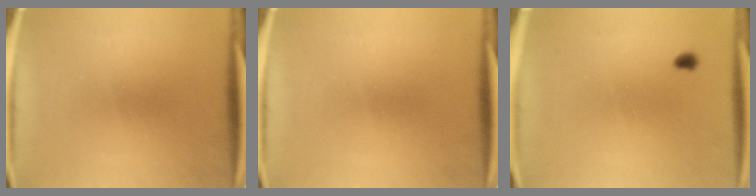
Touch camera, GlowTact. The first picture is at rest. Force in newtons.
{"total": 0.0}
{"total": 1.0}